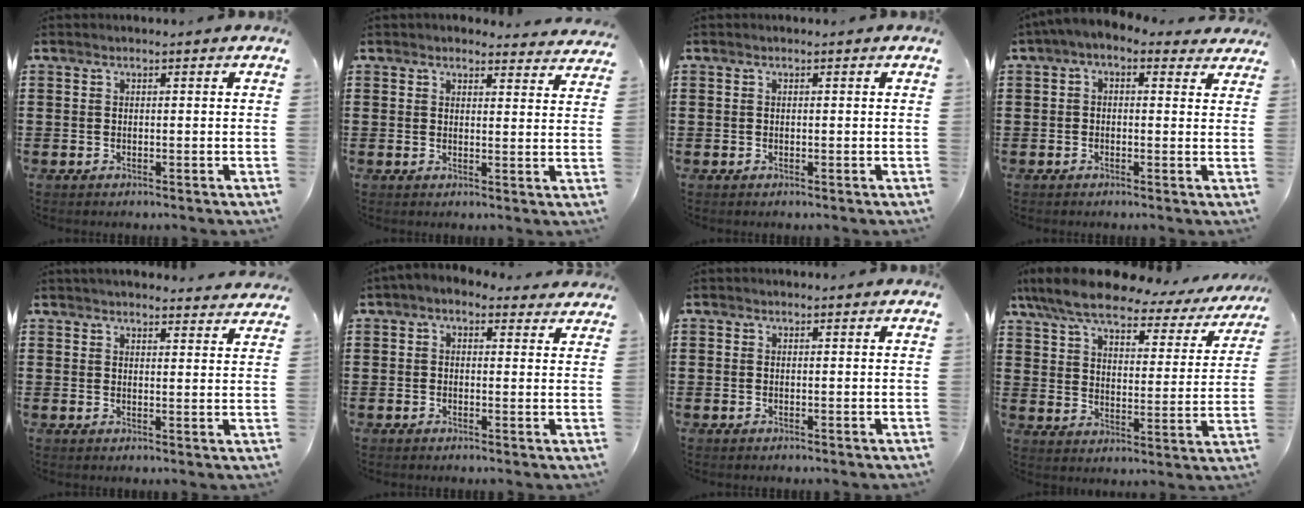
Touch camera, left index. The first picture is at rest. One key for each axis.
{"total": 3.0, "fx": 2.9, "fy": 0.4, "fz": 0.5, "tx": -0.010, "ty": -0.014, "tz": 0.052}
{"total": 0.0}
{"total": 1.8, "fx": 0.1, "fy": 1.1, "fz": 1.4, "tx": -0.032, "ty": 0.003, "tz": -0.003}
{"total": 3.0, "fx": 3.0, "fy": 0.0, "fz": 0.3, "tx": -0.008, "ty": -0.015, "tz": 0.055}
{"total": 2.1, "fx": 1.1, "fy": 1.3, "fz": 1.2, "tx": -0.028, "ty": 0.003, "tz": 0.019}
{"total": 0.0}
{"total": 8.4, "fx": 7.0, "fy": 1.9, "fz": 4.2, "tx": -0.113, "ty": -0.034, "tz": 0.120}